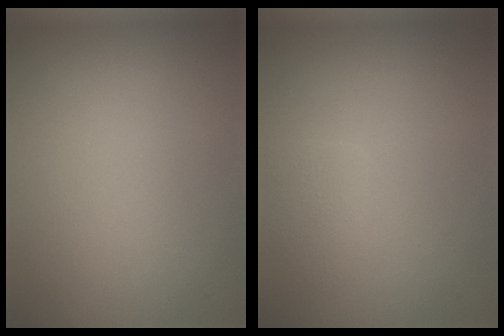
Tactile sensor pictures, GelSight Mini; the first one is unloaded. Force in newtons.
{"total": 1.4, "press": 1.4, "slide": 0.1}